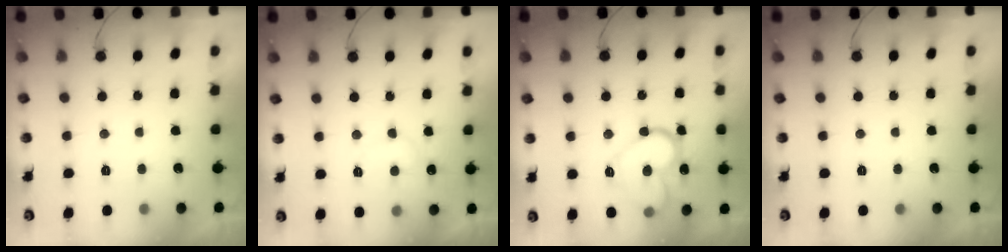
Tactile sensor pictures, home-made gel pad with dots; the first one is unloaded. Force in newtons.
{"total": 7.7, "press": 7.7, "slide": 0.3}
{"total": 14.2, "press": 14.1, "slide": 1.4}
{"total": 0.0}